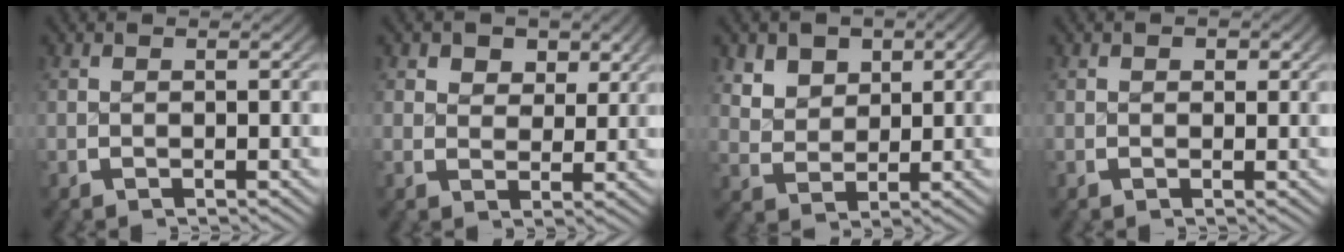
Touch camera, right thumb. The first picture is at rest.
{"total": 3.0, "force": [1.5, 2.2, 1.3], "torque": [-0.016, -0.017, 0.031]}
{"total": 4.4, "force": [1.5, 3.3, 2.4], "torque": [-0.039, -0.017, 0.040]}
{"total": 0.9, "force": [0.3, 0.7, 0.4], "torque": [-0.001, -0.004, 0.006]}